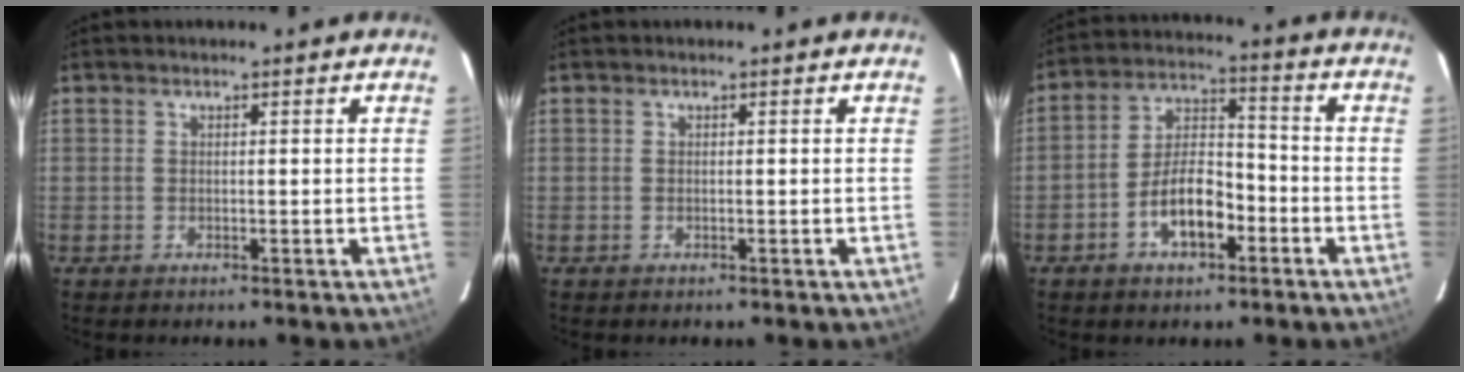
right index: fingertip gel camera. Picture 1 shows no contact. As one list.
[{"total": 0.0}, {"total": 9.5, "force": [-4.4, 4.5, 7.1], "torque": [-0.136, 0.021, -0.071]}]